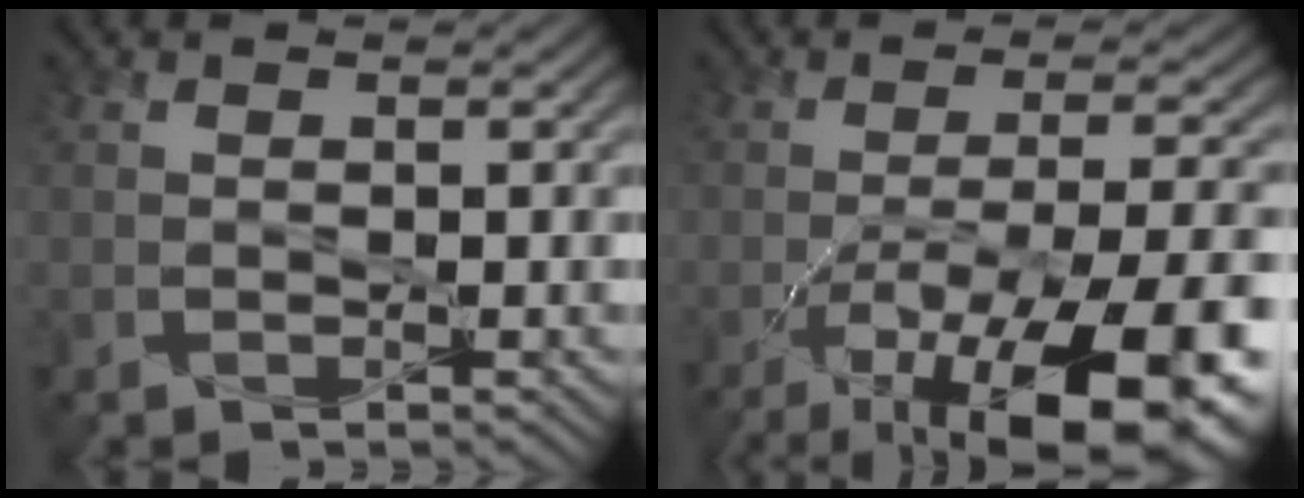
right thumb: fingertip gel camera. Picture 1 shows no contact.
{"total": 16.0, "force": [-8.8, 4.8, 12.5], "torque": [-0.194, -0.021, -0.129]}